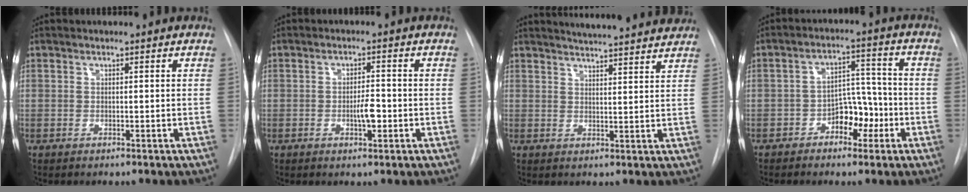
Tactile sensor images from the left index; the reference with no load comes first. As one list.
[{"total": 3.2, "force": [-1.1, 0.9, 2.8], "torque": [-0.046, -0.002, -0.017]}, {"total": 14.2, "force": [13.5, 0.7, 4.5], "torque": [-0.065, -0.010, 0.164]}, {"total": 6.5, "force": [-3.2, 3.7, 4.3], "torque": [-0.060, 0.022, -0.053]}]